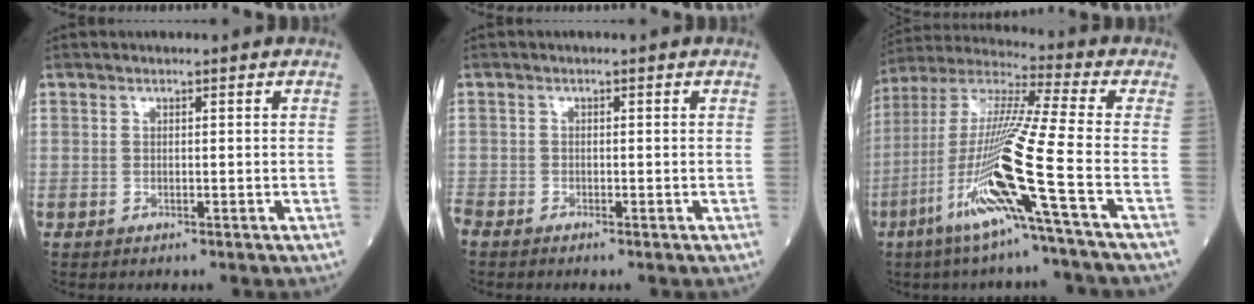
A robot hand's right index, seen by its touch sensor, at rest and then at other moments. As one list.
[{"total": 1.6, "force": [-1.5, 0.3, 0.4], "torque": [-0.013, -0.004, -0.028]}, {"total": 17.8, "force": [-6.9, -1.9, 16.2], "torque": [-0.335, -0.023, -0.141]}]